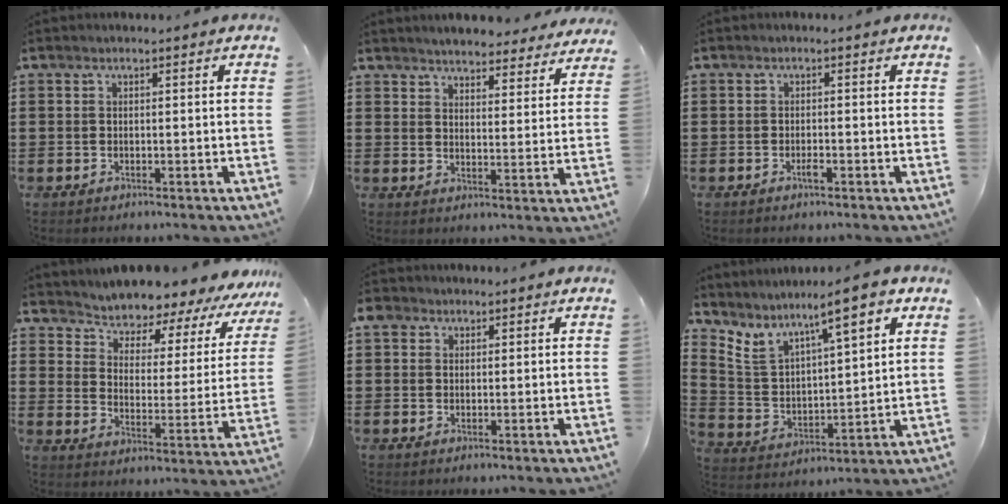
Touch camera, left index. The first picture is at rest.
{"total": 4.3, "force": [4.3, 0.0, 0.0], "torque": [-0.021, -0.025, 0.076]}
{"total": 1.2, "force": [-0.6, 0.3, 1.0], "torque": [-0.021, -0.005, -0.010]}
{"total": 3.9, "force": [3.8, 0.9, -0.3], "torque": [-0.025, -0.044, 0.057]}
{"total": 2.1, "force": [1.1, 1.7, 0.5], "torque": [-0.018, 0.010, 0.020]}
{"total": 8.5, "force": [6.7, 2.3, 4.7], "torque": [-0.113, -0.030, 0.110]}